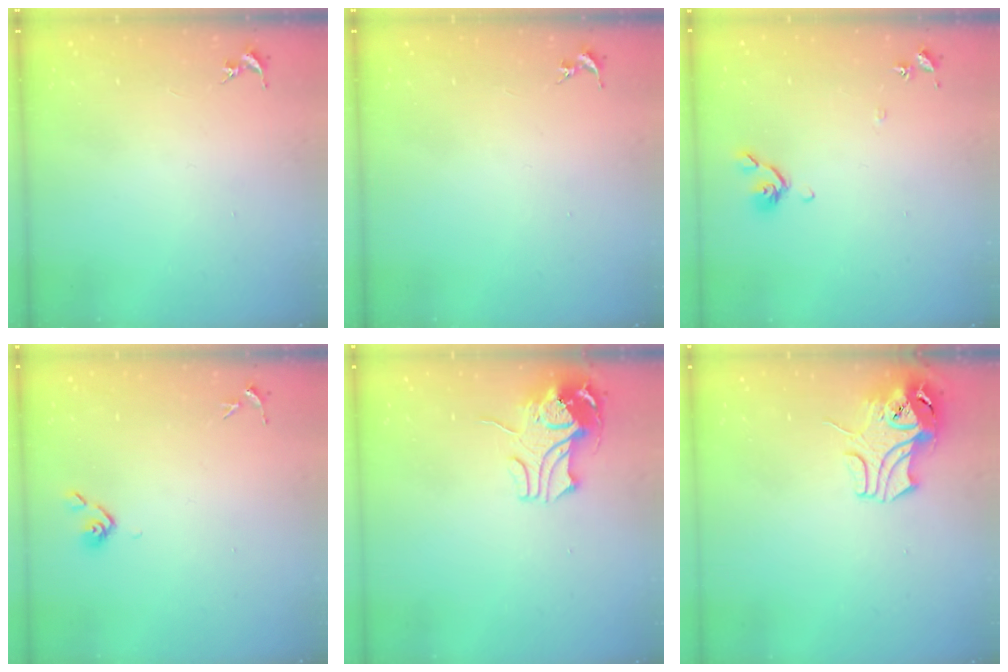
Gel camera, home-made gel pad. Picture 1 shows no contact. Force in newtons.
{"total": 0.0}
{"total": 6.7, "press": 6.6, "slide": 1.0}
{"total": 3.5, "press": 3.4, "slide": 0.9}
{"total": 10.9, "press": 10.9, "slide": 1.1}
{"total": 9.8, "press": 9.7, "slide": 1.6}